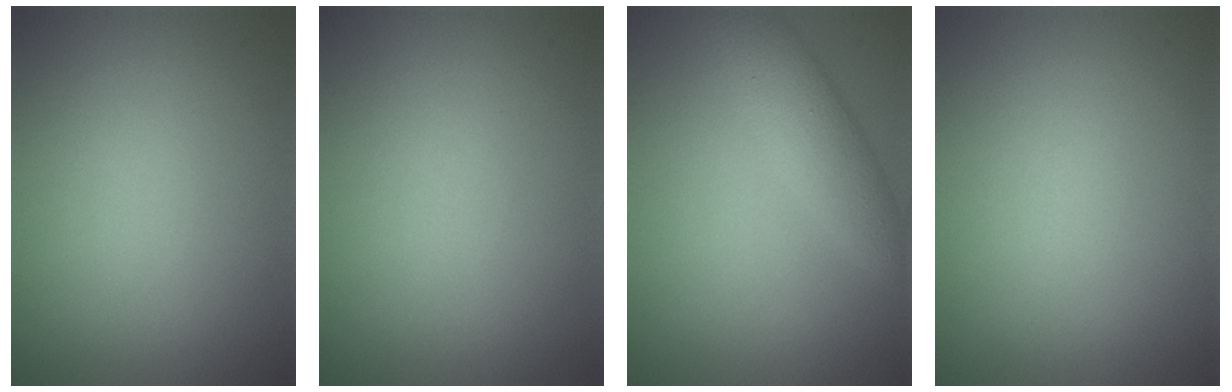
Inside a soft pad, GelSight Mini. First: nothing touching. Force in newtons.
{"total": 0.0}
{"total": 3.5, "press": 3.5, "slide": 0.2}
{"total": 0.0}